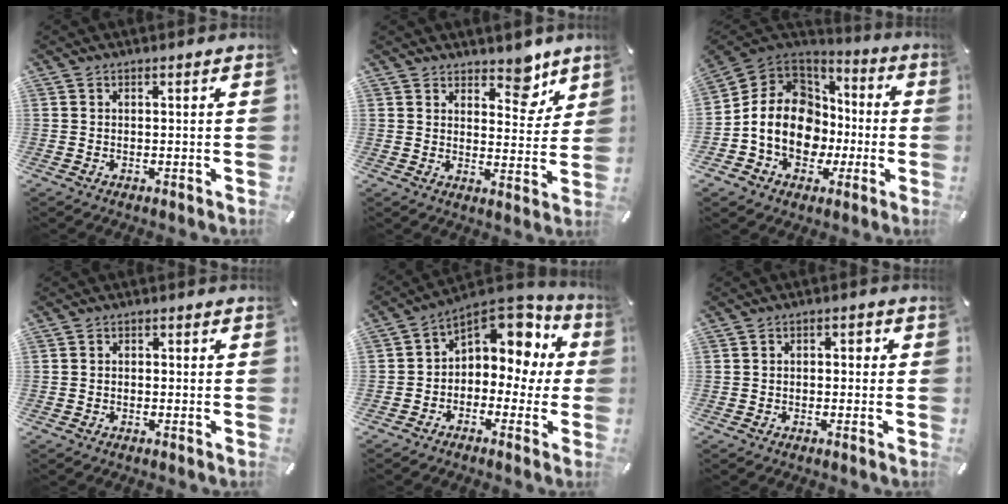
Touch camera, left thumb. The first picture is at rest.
{"total": 9.2, "force": [6.8, 4.6, 4.0], "torque": [-0.030, -0.051, 0.115]}
{"total": 15.7, "force": [-2.2, 13.0, 8.6], "torque": [-0.188, 0.001, -0.037]}
{"total": 1.6, "force": [-1.0, 1.1, 0.5], "torque": [-0.008, 0.007, -0.022]}
{"total": 9.0, "force": [4.5, 6.6, 4.3], "torque": [-0.058, -0.045, 0.079]}
{"total": 2.4, "force": [-1.3, 1.6, 1.2], "torque": [-0.022, 0.013, -0.029]}